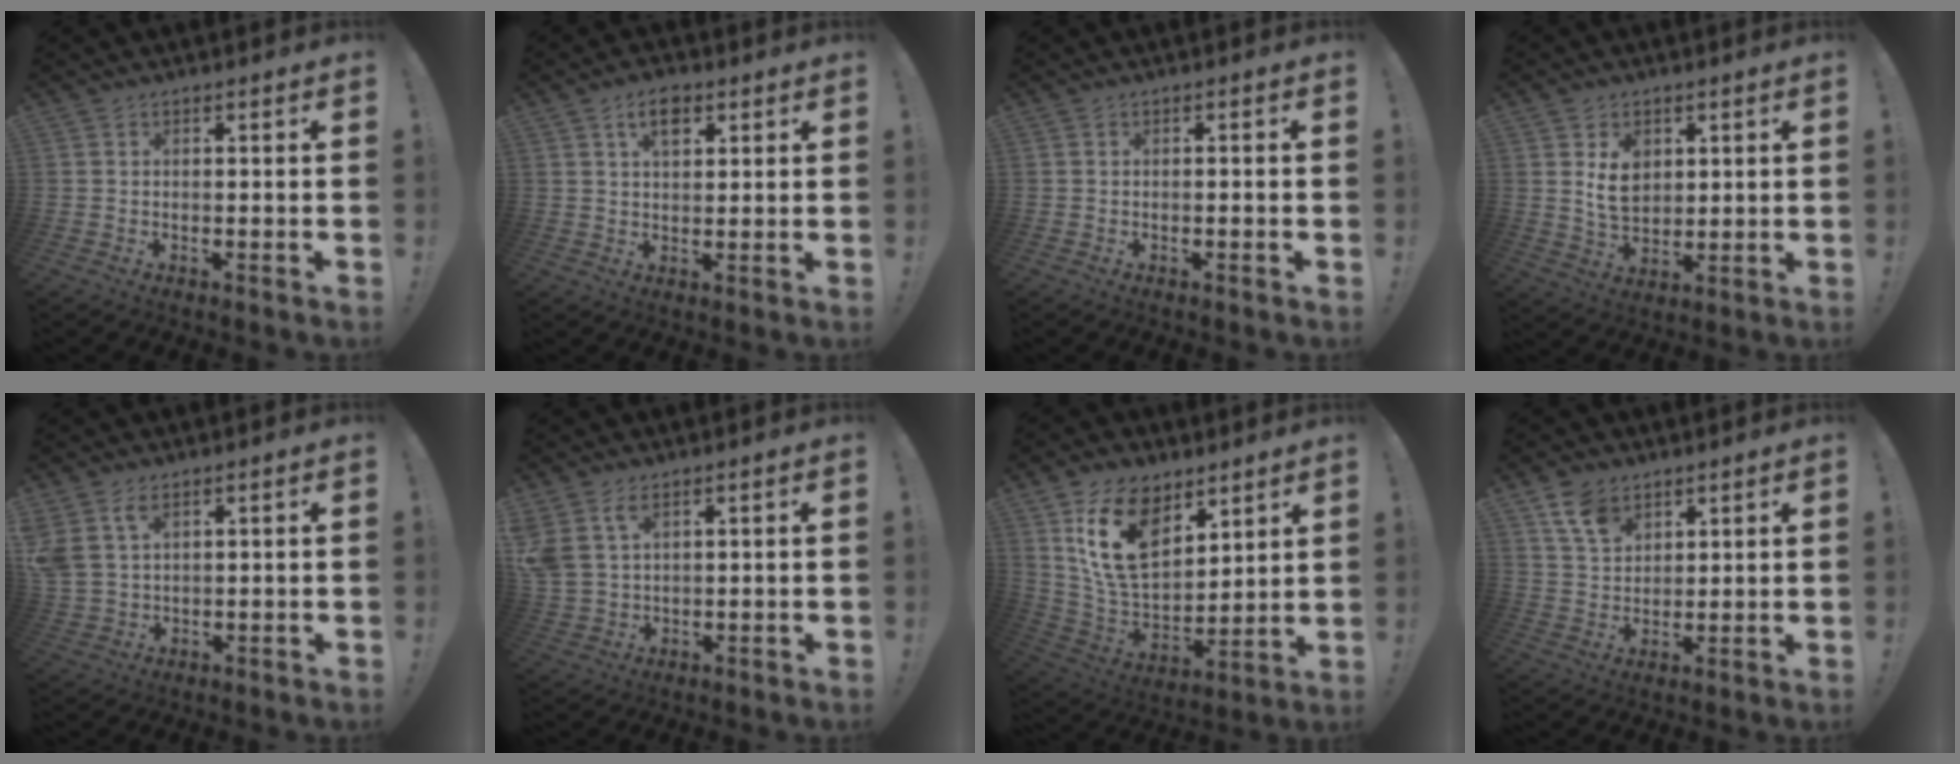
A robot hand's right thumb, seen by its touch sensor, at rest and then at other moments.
{"total": 6.6, "force": [3.2, 3.8, 4.4], "torque": [-0.071, -0.001, 0.056]}
{"total": 1.0, "force": [-0.7, -0.2, 0.7], "torque": [-0.016, 0.002, -0.012]}
{"total": 8.5, "force": [3.1, 6.5, 4.4], "torque": [-0.054, -0.012, 0.058]}
{"total": 5.9, "force": [3.4, 3.5, 3.4], "torque": [-0.067, -0.012, 0.065]}
{"total": 6.5, "force": [3.6, 3.9, 3.7], "torque": [-0.073, -0.013, 0.070]}
{"total": 17.8, "force": [9.2, 11.3, 10.2], "torque": [-0.181, -0.052, 0.173]}
{"total": 8.9, "force": [5.6, 5.6, 3.9], "torque": [-0.071, -0.021, 0.110]}